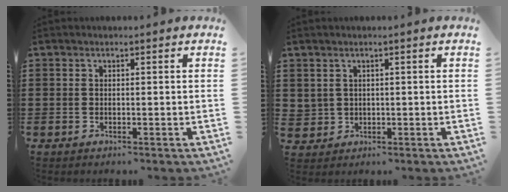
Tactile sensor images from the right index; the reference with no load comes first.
{"total": 1.6, "force": [0.8, 1.4, 0.1], "torque": [-0.010, 0.007, 0.015]}